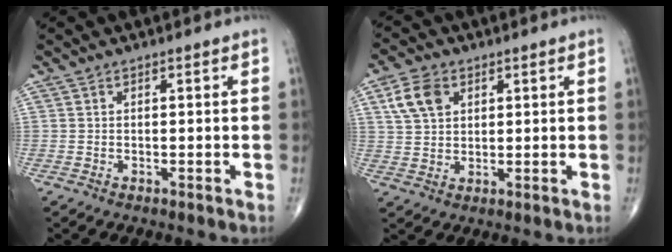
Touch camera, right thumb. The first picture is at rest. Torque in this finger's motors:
{"motor_torque": [-0.44, 0.63, 0.75, 0.45, 0.05]}